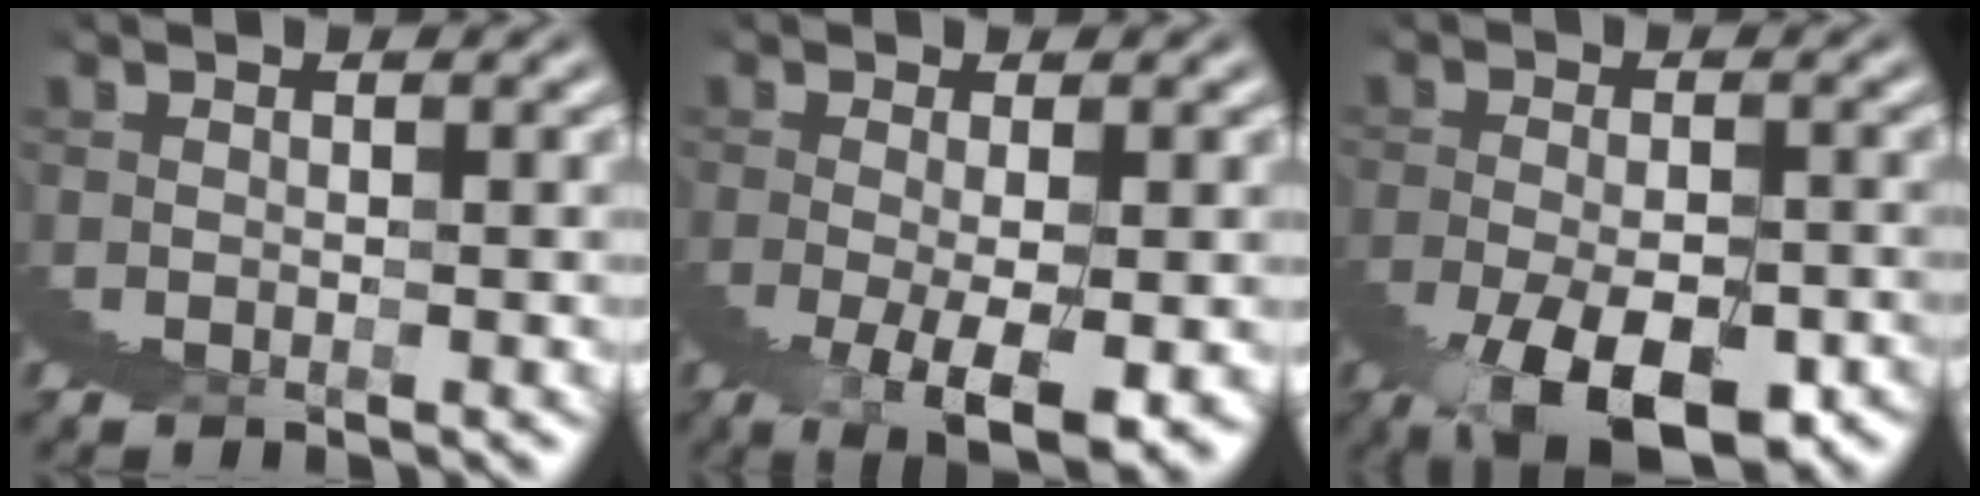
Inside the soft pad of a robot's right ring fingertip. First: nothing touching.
{"total": 3.8, "force": [-0.4, -0.4, 3.8], "torque": [-0.043, -0.004, -0.001]}
{"total": 5.0, "force": [-3.0, 0.9, 3.9], "torque": [-0.047, -0.006, -0.041]}